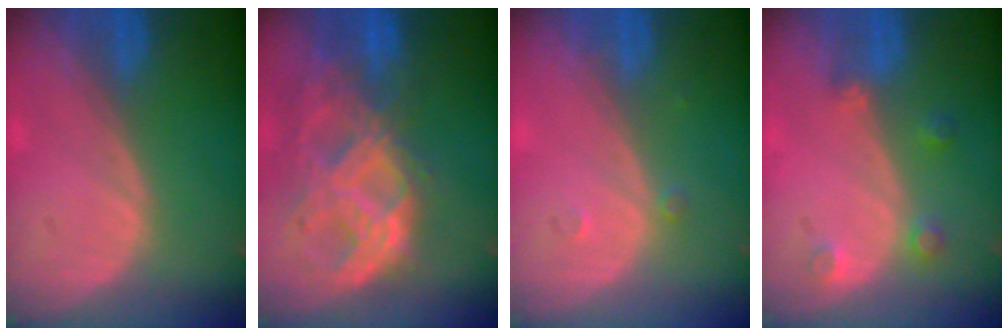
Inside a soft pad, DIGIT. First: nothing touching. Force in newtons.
{"total": 11.4, "press": 9.6, "slide": 6.2}
{"total": 0.8, "press": 0.8, "slide": 0.1}
{"total": 3.0, "press": 2.8, "slide": 1.1}